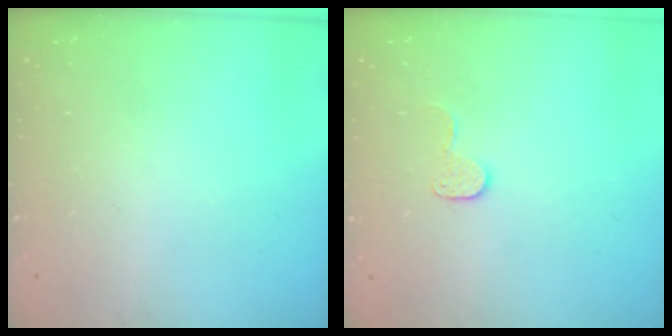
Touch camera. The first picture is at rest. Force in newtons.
{"total": 6.4, "press": 6.4, "slide": 0.4}